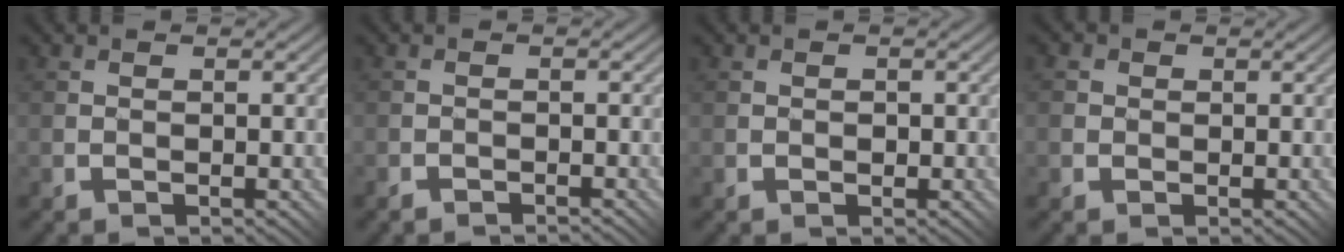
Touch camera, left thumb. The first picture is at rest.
{"total": 1.0, "force": [-0.8, -0.3, -0.4], "torque": [0.008, 0.008, -0.021]}
{"total": 1.1, "force": [0.1, 1.1, 0.2], "torque": [-0.002, 0.002, -0.001]}
{"total": 2.8, "force": [0.5, 2.6, 0.6], "torque": [-0.006, 0.010, -0.008]}